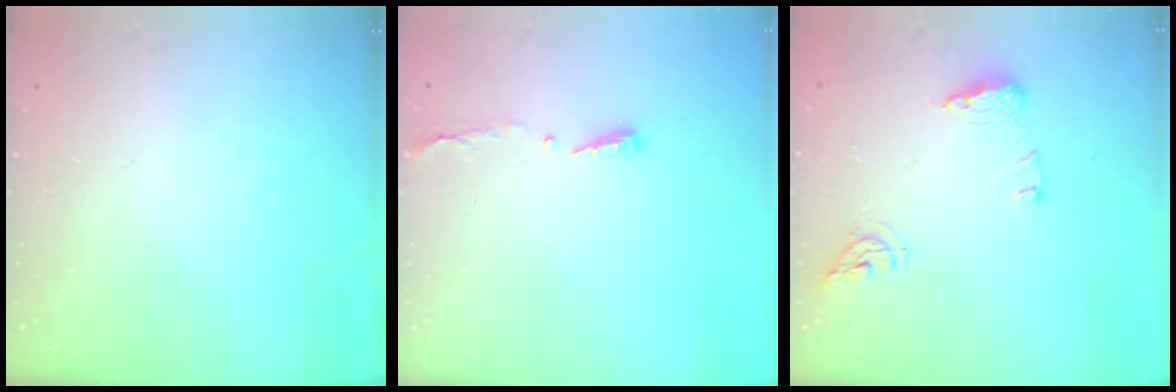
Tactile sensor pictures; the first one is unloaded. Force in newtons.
{"total": 3.7, "press": 3.7, "slide": 0.6}
{"total": 8.6, "press": 8.4, "slide": 1.4}